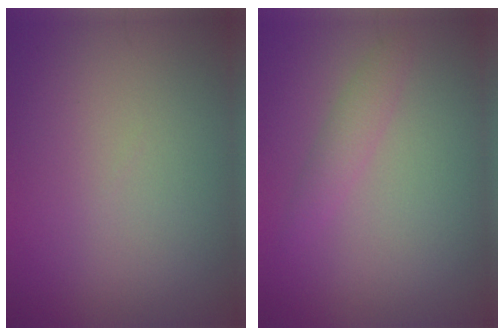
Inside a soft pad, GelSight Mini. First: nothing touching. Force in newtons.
{"total": 1.7, "press": 1.6, "slide": 0.0}